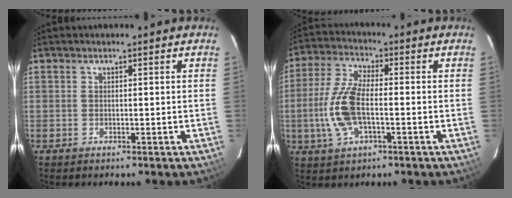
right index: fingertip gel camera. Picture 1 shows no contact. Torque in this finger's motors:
{"motor_torque": [1.32, -0.08, 0.43, 0.12]}